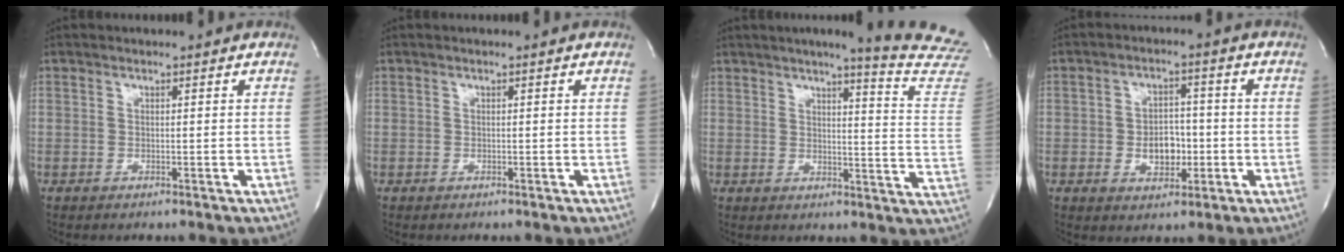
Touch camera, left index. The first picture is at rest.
{"total": 0.0}
{"total": 16.8, "force": [15.1, -1.3, 7.3], "torque": [-0.092, -0.105, 0.160]}
{"total": 5.5, "force": [-1.2, 3.6, 4.0], "torque": [-0.062, 0.006, -0.013]}